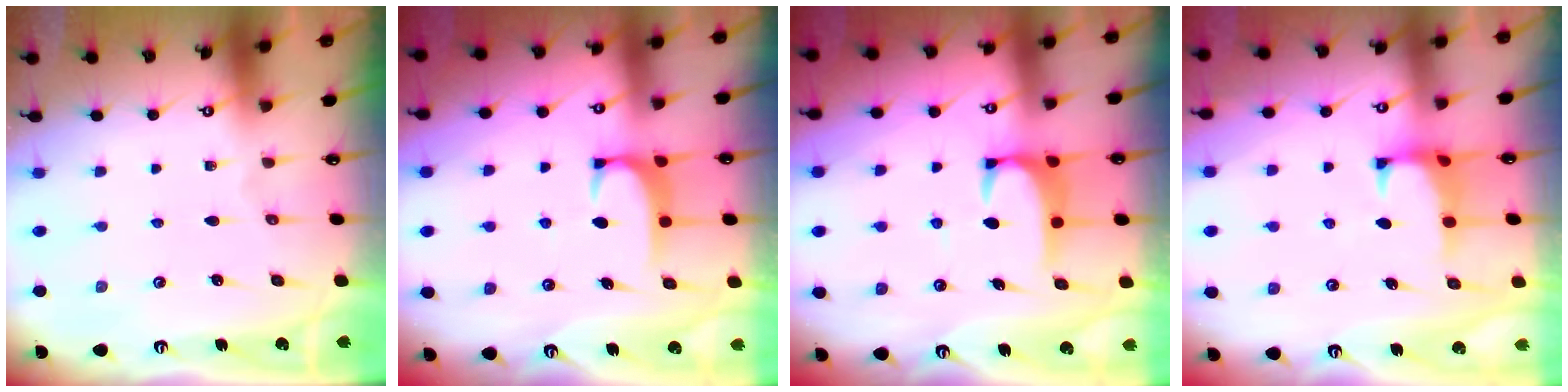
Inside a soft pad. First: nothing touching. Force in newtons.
{"total": 2.0, "press": 1.9, "slide": 0.5}
{"total": 2.5, "press": 2.4, "slide": 0.7}
{"total": 0.8, "press": 0.6, "slide": 0.5}